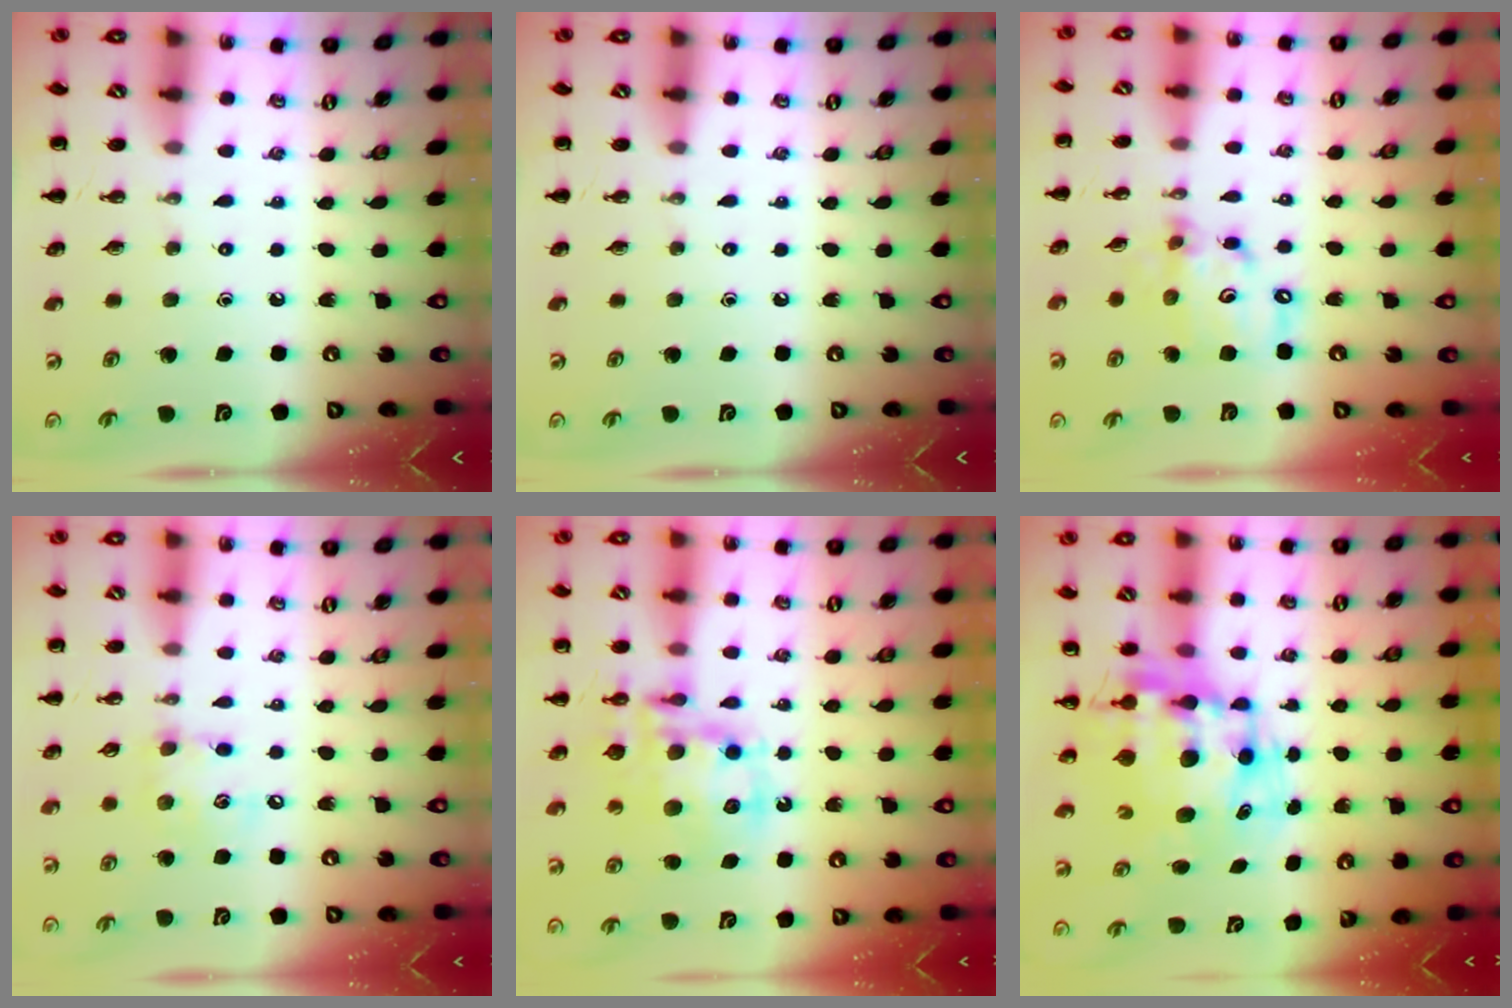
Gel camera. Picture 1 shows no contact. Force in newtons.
{"total": 0.0}
{"total": 12.3, "press": 12.0, "slide": 2.8}
{"total": 7.6, "press": 7.5, "slide": 0.8}
{"total": 14.6, "press": 14.2, "slide": 3.4}
{"total": 10.7, "press": 10.3, "slide": 2.7}